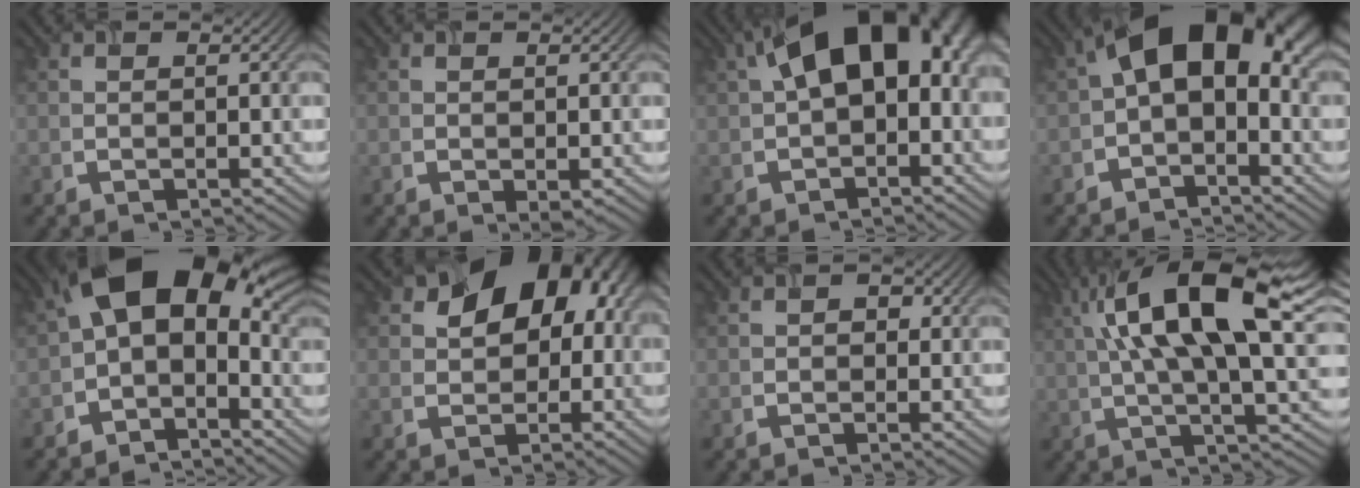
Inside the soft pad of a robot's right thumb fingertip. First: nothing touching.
{"total": 1.2, "force": [-0.3, 0.6, 1.0], "torque": [-0.011, -0.006, -0.003]}
{"total": 14.2, "force": [2.6, 8.5, 11.1], "torque": [-0.156, 0.021, 0.036]}
{"total": 11.8, "force": [1.8, 7.0, 9.3], "torque": [-0.144, 0.013, 0.019]}
{"total": 11.7, "force": [0.7, 7.1, 9.2], "torque": [-0.155, 0.015, -0.005]}
{"total": 11.4, "force": [3.4, 8.0, 7.5], "torque": [-0.103, 0.006, 0.056]}
{"total": 0.8, "force": [0.1, 0.8, 0.3], "torque": [0.000, -0.005, -0.004]}
{"total": 16.6, "force": [5.3, 4.9, 15.0], "torque": [-0.279, 0.025, 0.094]}